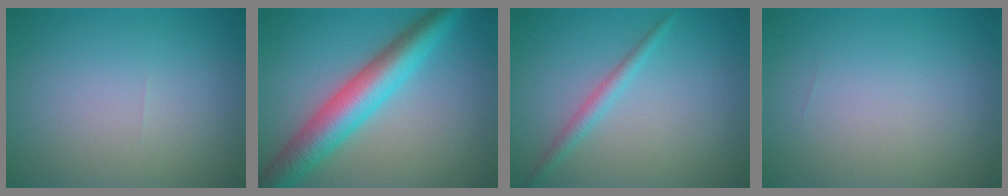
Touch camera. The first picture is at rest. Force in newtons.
{"total": 7.2, "press": 7.2, "slide": 0.2}
{"total": 1.6, "press": 1.6, "slide": 0.1}
{"total": 0.0}